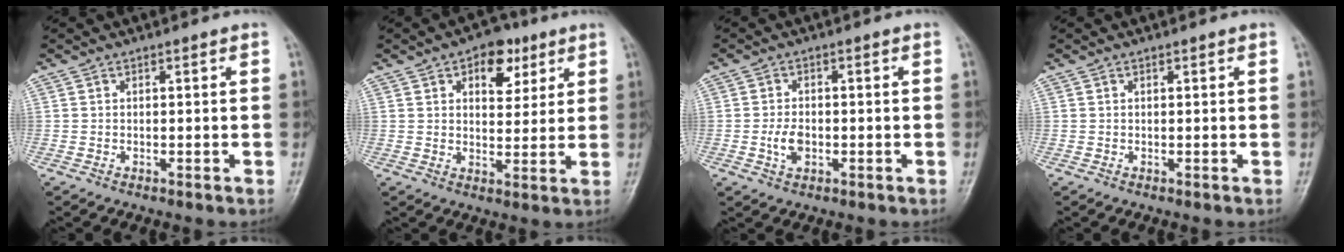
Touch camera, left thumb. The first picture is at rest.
{"total": 8.4, "force": [4.2, 5.1, 5.1], "torque": [-0.035, -0.013, 0.055]}
{"total": 3.8, "force": [-0.9, 2.4, 2.8], "torque": [-0.049, 0.005, -0.015]}
{"total": 0.0}